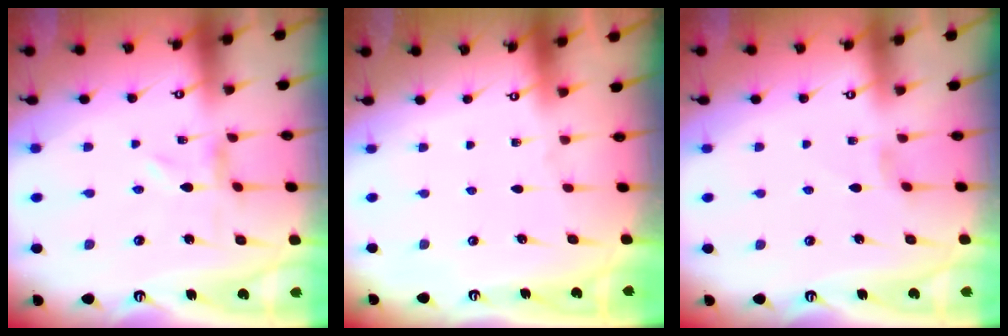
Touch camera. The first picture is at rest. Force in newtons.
{"total": 0.0}
{"total": 0.0}